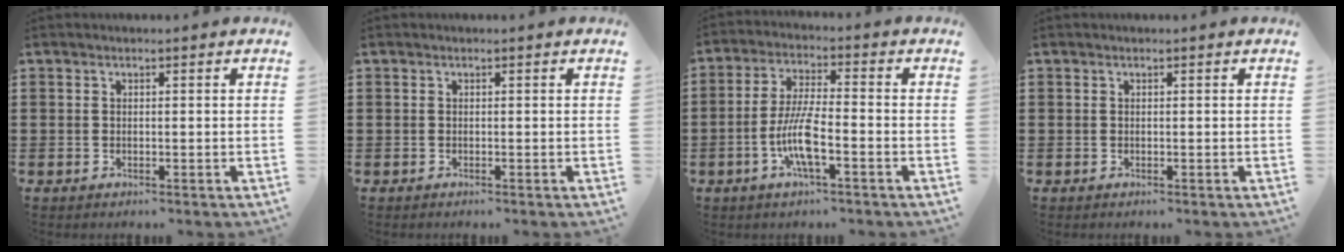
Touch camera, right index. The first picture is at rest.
{"total": 0.0}
{"total": 7.7, "force": [-2.7, 1.7, 7.0], "torque": [-0.158, -0.012, -0.059]}
{"total": 0.0}